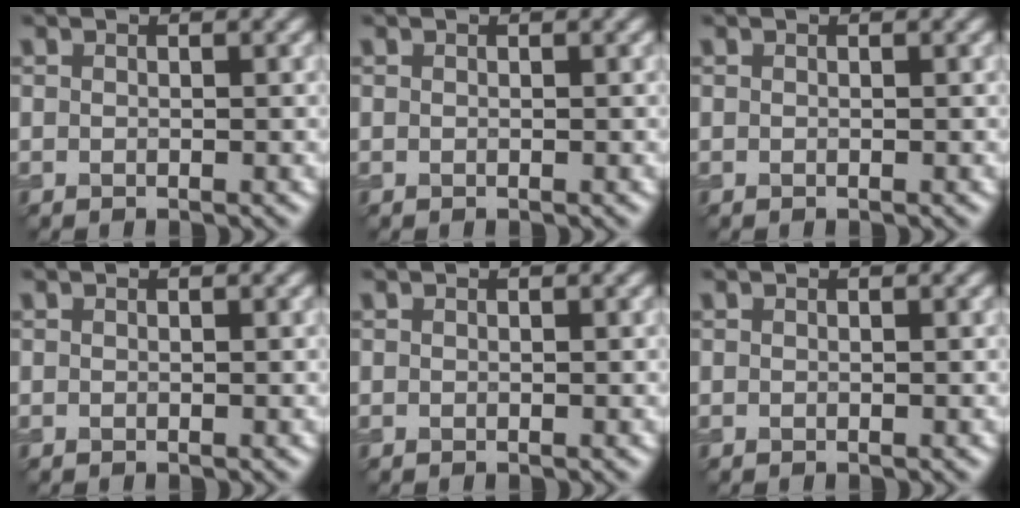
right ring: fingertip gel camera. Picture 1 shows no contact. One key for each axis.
{"total": 0.0}
{"total": 0.0}
{"total": 0.0}
{"total": 0.0}
{"total": 0.0}